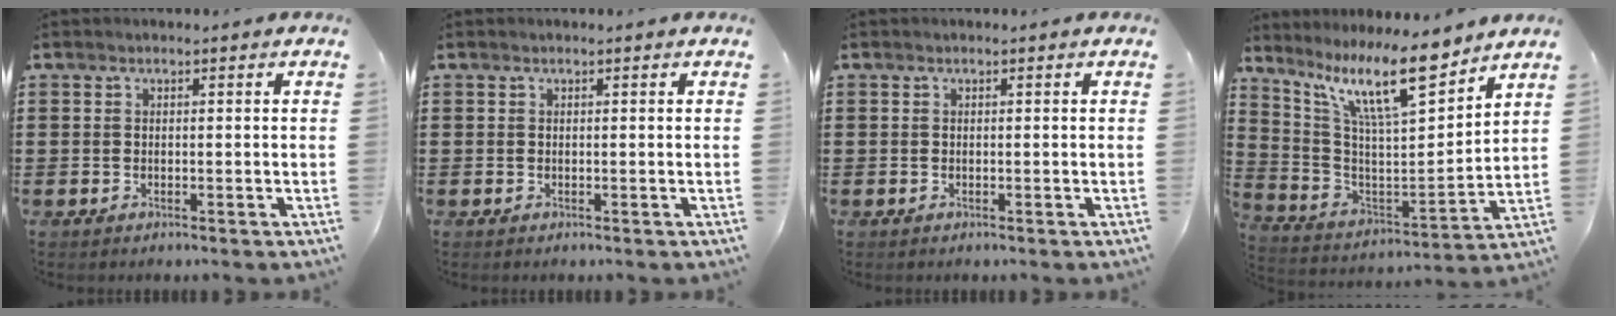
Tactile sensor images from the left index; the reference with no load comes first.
{"total": 0.0}
{"total": 0.0}
{"total": 13.6, "force": [10.0, 2.8, 8.8], "torque": [-0.192, -0.045, 0.174]}